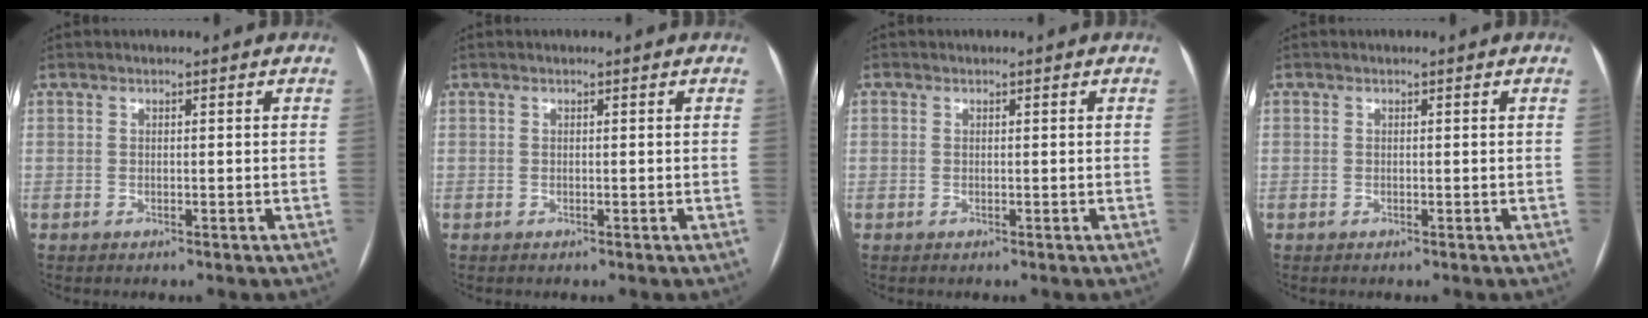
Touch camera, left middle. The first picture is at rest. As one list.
[{"total": 0.0}, {"total": 0.0}, {"total": 0.0}]